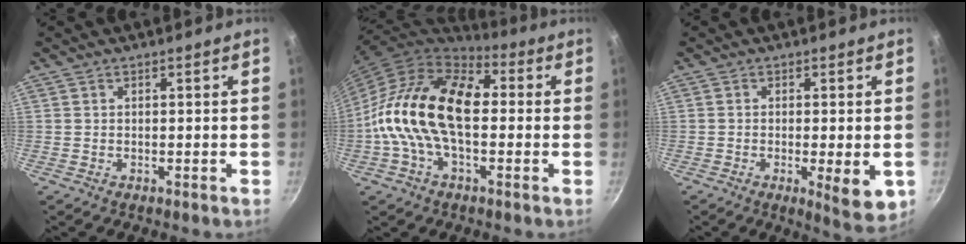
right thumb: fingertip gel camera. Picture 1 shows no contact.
{"total": 20.1, "force": [-0.6, 11.8, 16.2], "torque": [-0.277, 0.037, -0.033]}
{"total": 7.4, "force": [-1.7, 1.9, 6.9], "torque": [-0.095, -0.009, -0.018]}